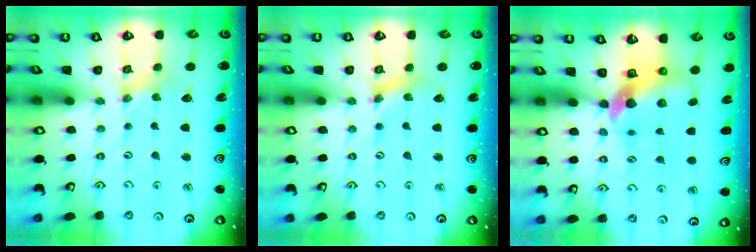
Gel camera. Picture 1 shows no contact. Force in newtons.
{"total": 2.7, "press": 2.7, "slide": 0.2}
{"total": 8.9, "press": 8.8, "slide": 1.2}